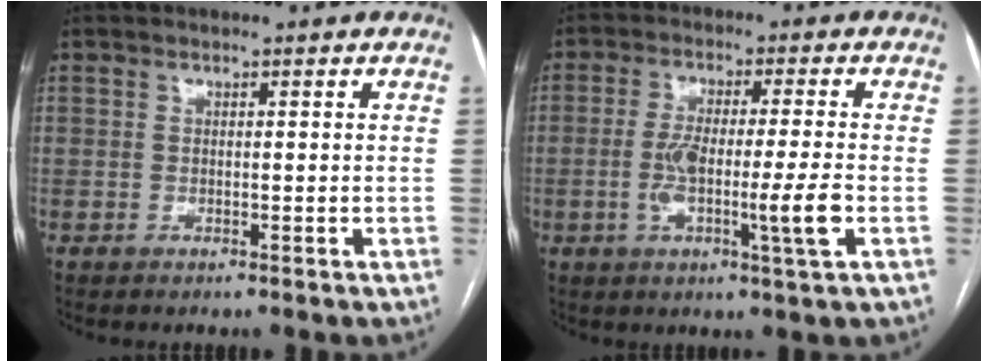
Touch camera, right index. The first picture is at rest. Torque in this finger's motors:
{"motor_torque": [0.55, -0.17, 0.27, 0.12]}